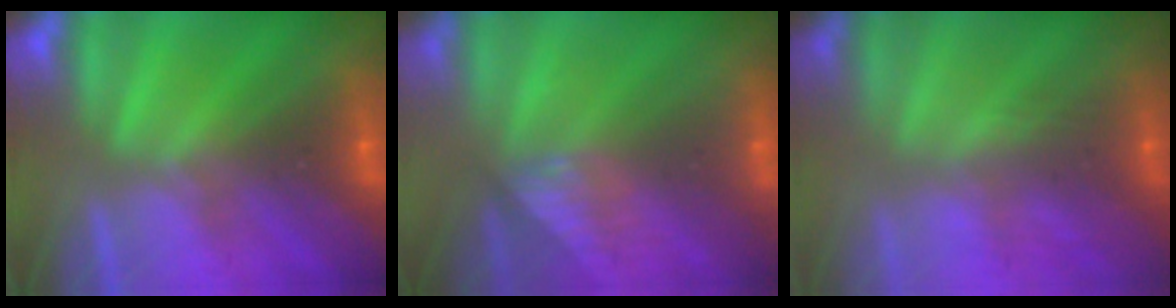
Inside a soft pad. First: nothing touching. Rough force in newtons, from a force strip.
{"total": 2.9}
{"total": 2.9}